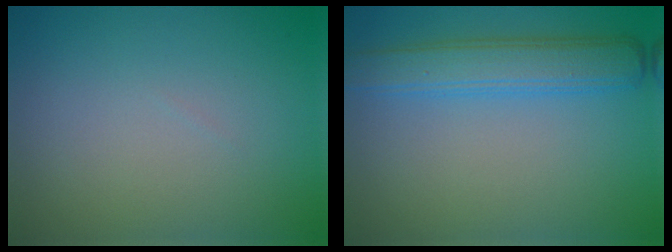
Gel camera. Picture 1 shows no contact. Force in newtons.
{"total": 4.5, "press": 4.5, "slide": 0.2}